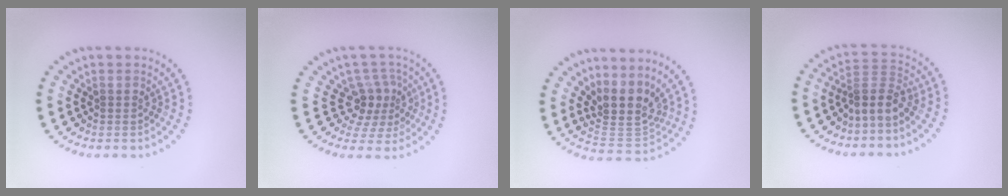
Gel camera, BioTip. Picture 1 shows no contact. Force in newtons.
{"total": 3.2, "press": 2.4, "slide": 2.1}
{"total": 4.2, "press": 3.4, "slide": 2.5}
{"total": 2.9, "press": 2.0, "slide": 2.1}